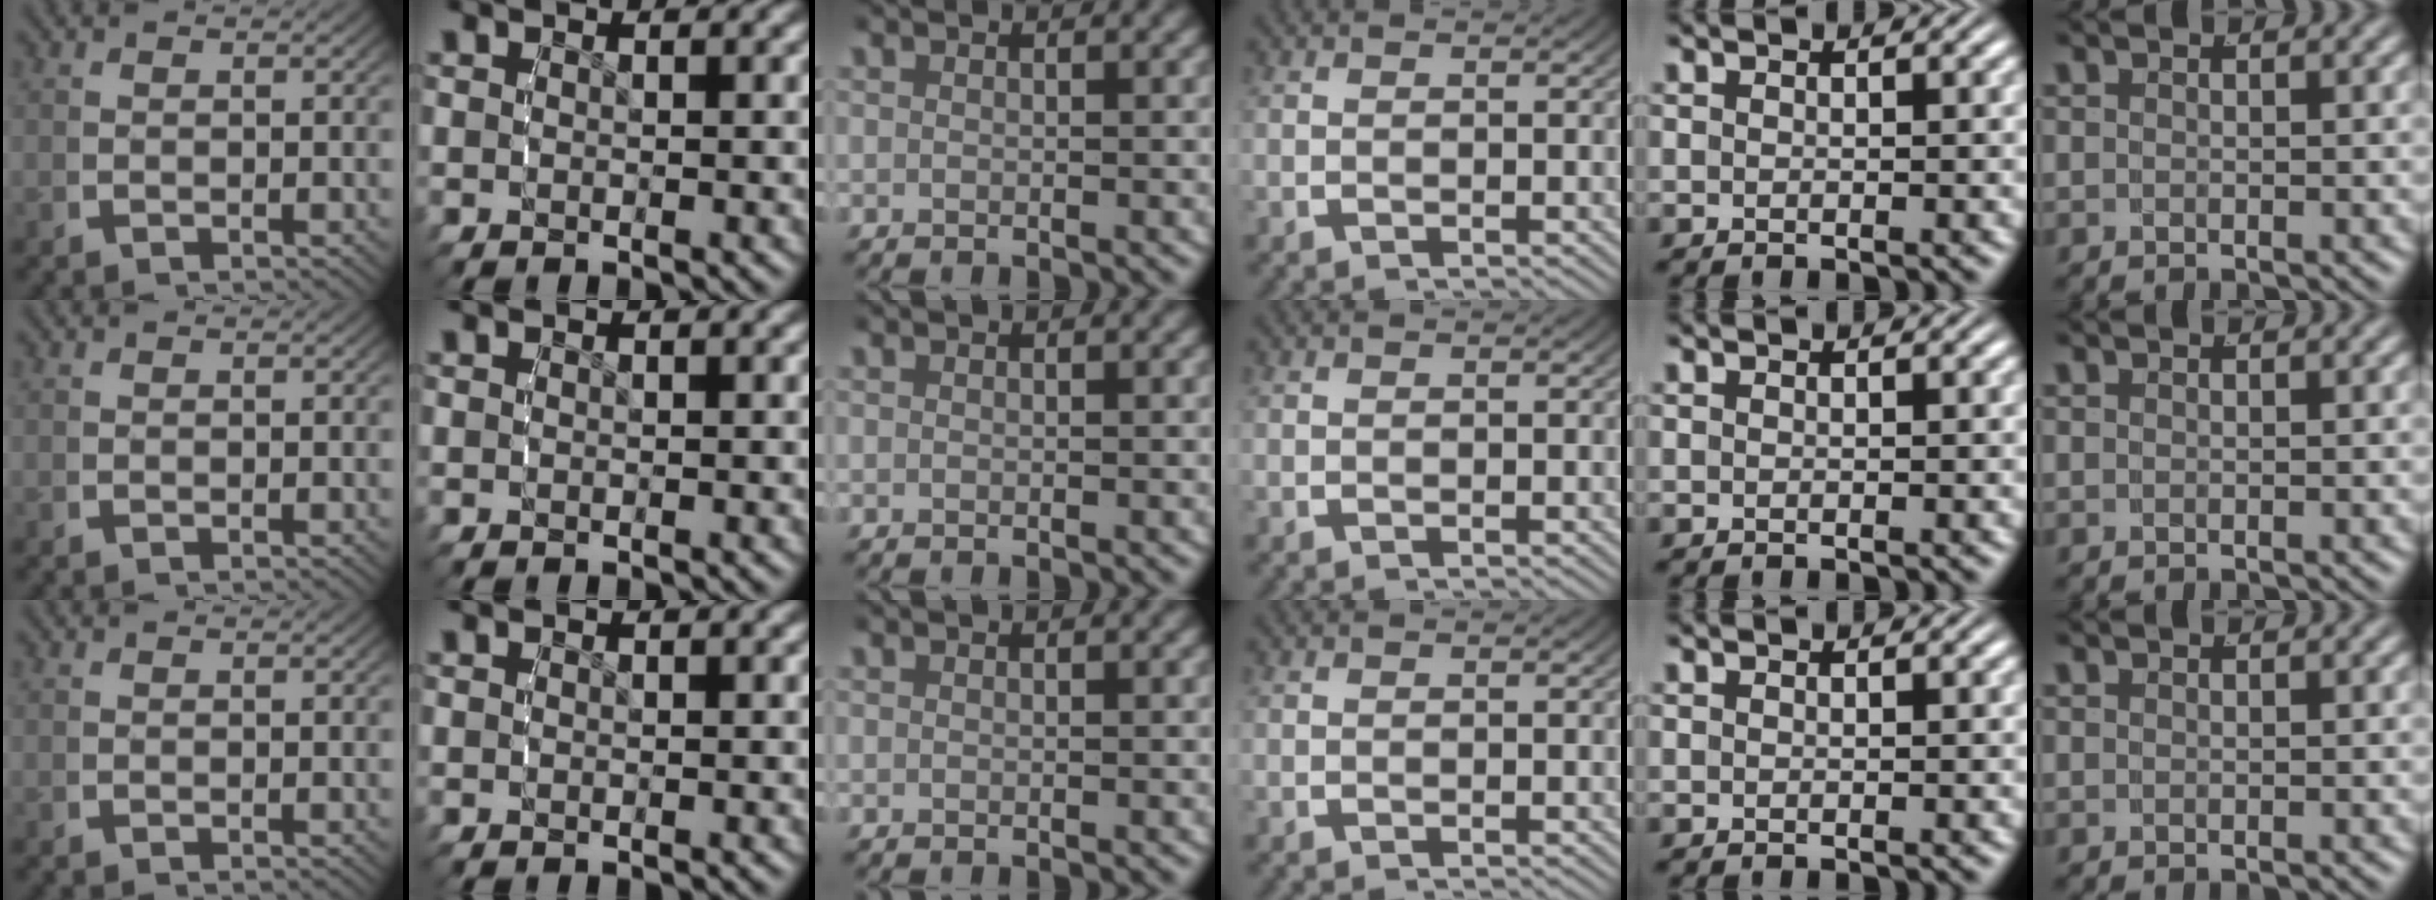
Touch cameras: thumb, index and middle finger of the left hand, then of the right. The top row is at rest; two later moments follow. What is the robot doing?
{"motion": "reach", "object": "ribbon"}